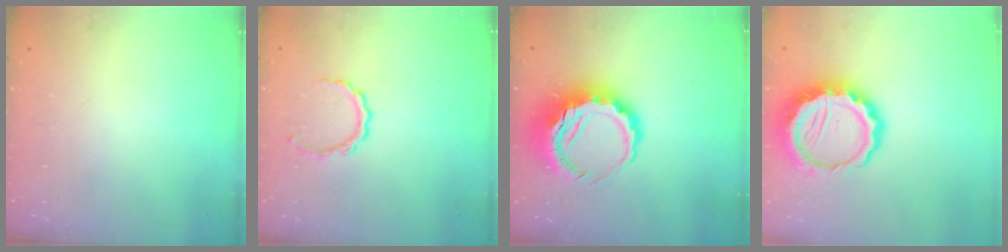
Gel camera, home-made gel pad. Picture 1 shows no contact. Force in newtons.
{"total": 5.9, "press": 5.9, "slide": 0.2}
{"total": 10.0, "press": 9.7, "slide": 2.4}
{"total": 13.6, "press": 13.3, "slide": 2.9}